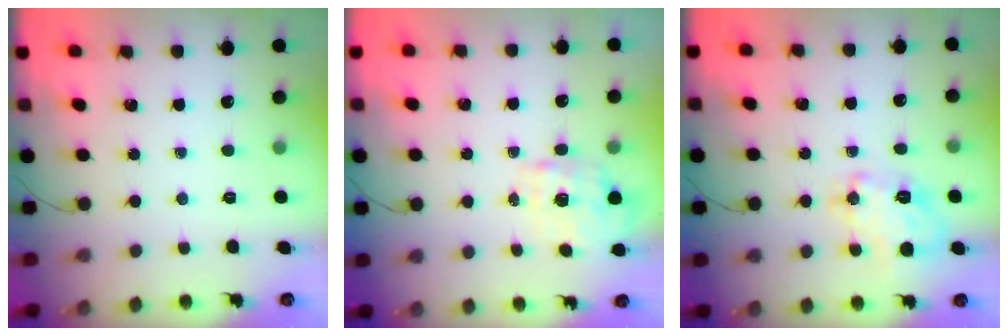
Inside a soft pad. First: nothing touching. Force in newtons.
{"total": 1.9, "press": 1.8, "slide": 0.6}
{"total": 12.2, "press": 12.1, "slide": 0.8}